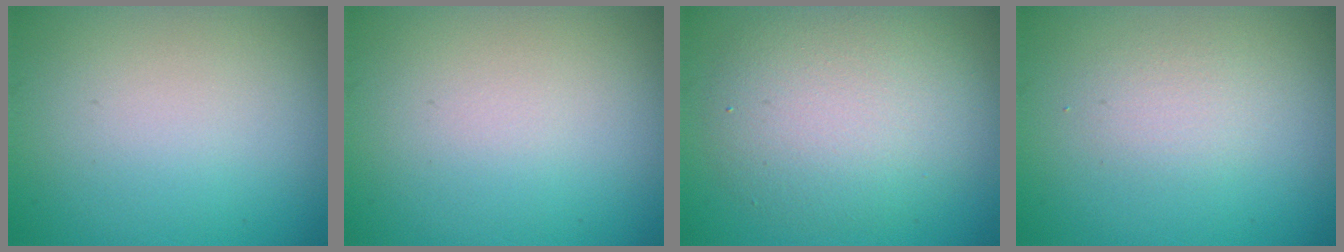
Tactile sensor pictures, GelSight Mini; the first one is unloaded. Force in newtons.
{"total": 0.0}
{"total": 5.9, "press": 5.8, "slide": 0.5}
{"total": 1.3, "press": 1.3, "slide": 0.1}